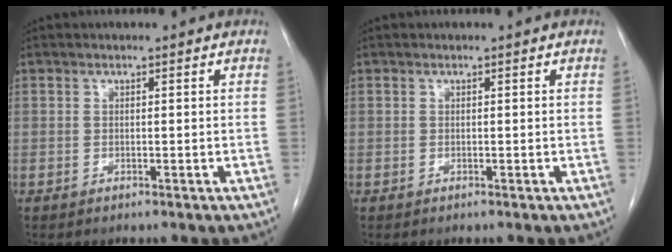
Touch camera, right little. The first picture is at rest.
{"total": 0.0}